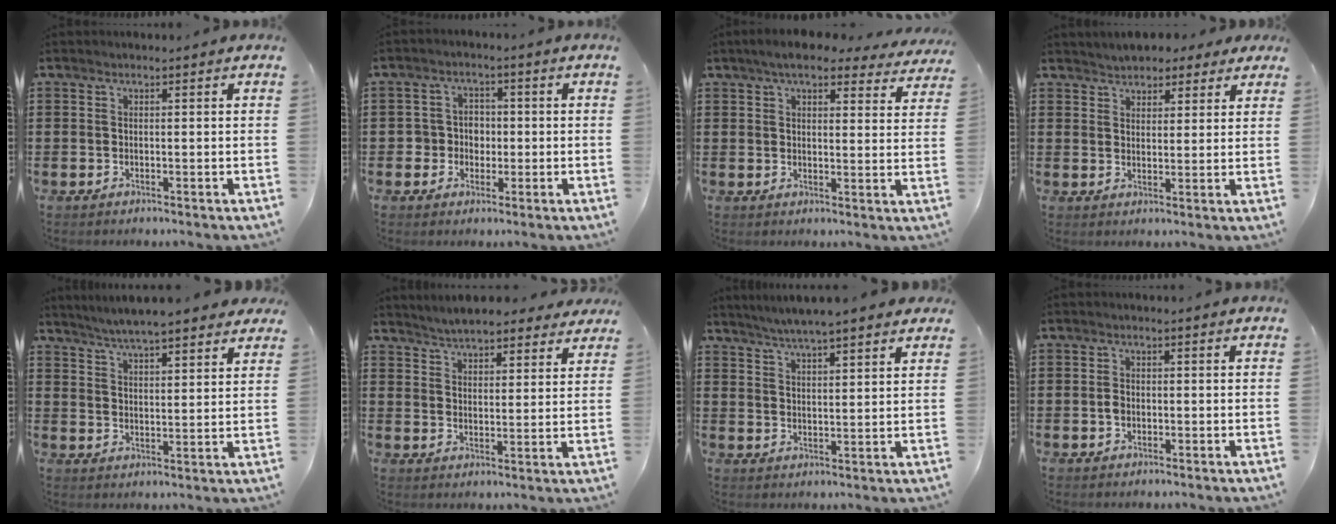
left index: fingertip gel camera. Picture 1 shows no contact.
{"total": 3.7, "force": [-0.7, 3.5, 1.0], "torque": [-0.034, 0.009, -0.018]}
{"total": 6.2, "force": [5.2, 1.3, 3.0], "torque": [-0.065, -0.008, 0.094]}
{"total": 3.5, "force": [3.1, 1.5, 0.0], "torque": [-0.014, -0.001, 0.058]}
{"total": 5.1, "force": [4.9, 0.2, 1.2], "torque": [-0.041, -0.019, 0.086]}
{"total": 4.8, "force": [4.7, 0.6, 0.6], "torque": [-0.031, -0.015, 0.086]}
{"total": 4.3, "force": [4.0, 0.0, 1.6], "torque": [-0.042, -0.011, 0.070]}
{"total": 1.5, "force": [-0.3, 1.0, 1.0], "torque": [-0.030, 0.002, -0.009]}